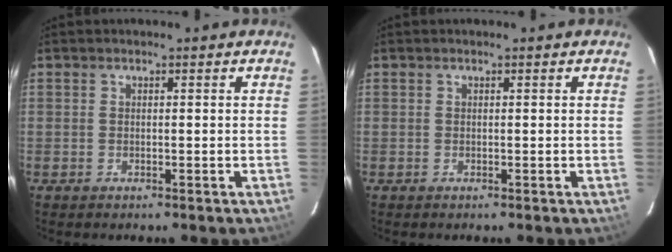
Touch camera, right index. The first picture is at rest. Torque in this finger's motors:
{"motor_torque": [0.00, 0.00, 0.01, 0.00]}